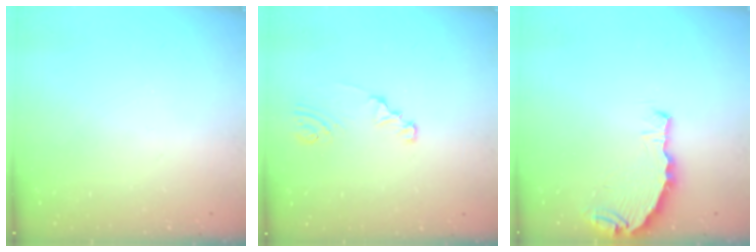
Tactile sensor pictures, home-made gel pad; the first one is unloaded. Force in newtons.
{"total": 1.9, "press": 1.9, "slide": 0.2}
{"total": 5.7, "press": 5.6, "slide": 1.1}